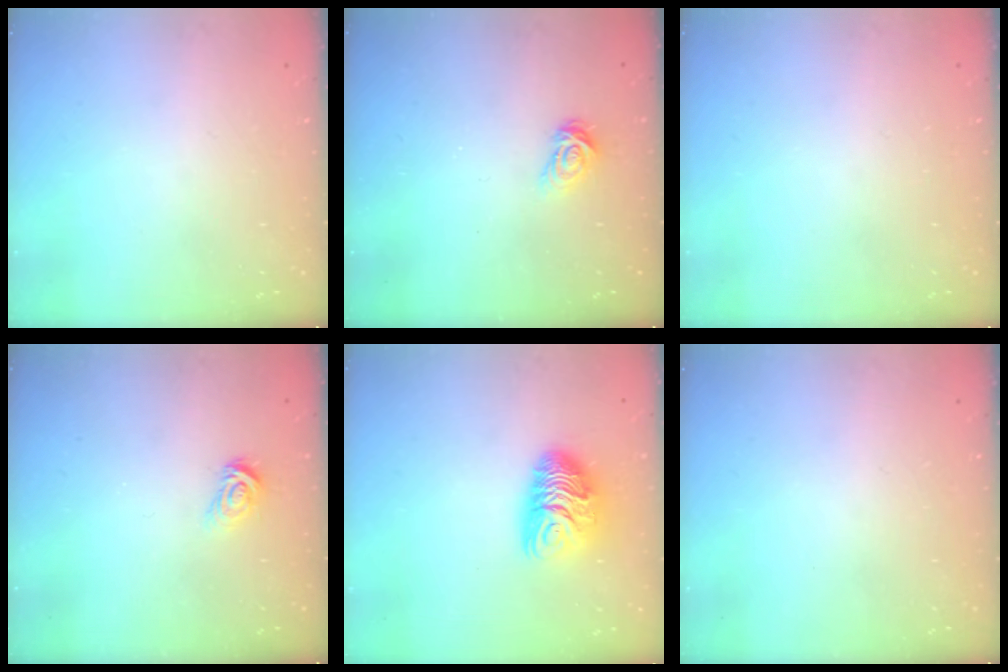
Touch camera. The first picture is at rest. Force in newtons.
{"total": 4.1, "press": 4.1, "slide": 0.5}
{"total": 0.0}
{"total": 4.1, "press": 4.1, "slide": 0.5}
{"total": 10.7, "press": 10.7, "slide": 0.9}
{"total": 0.0}